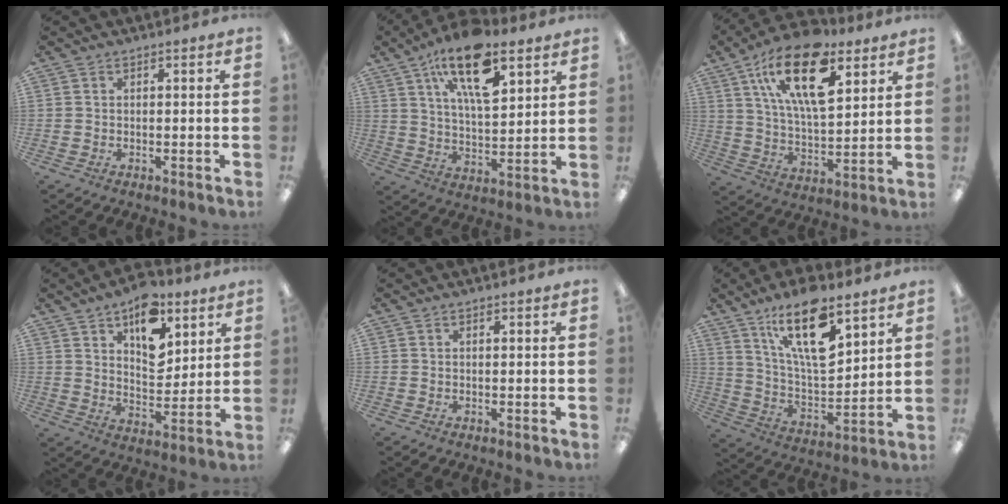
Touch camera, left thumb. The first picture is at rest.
{"total": 18.4, "force": [10.8, 7.6, 12.8], "torque": [-0.206, -0.047, 0.180]}
{"total": 21.6, "force": [11.7, 9.9, 15.2], "torque": [-0.269, -0.051, 0.196]}
{"total": 14.3, "force": [8.5, 7.7, 8.5], "torque": [-0.107, -0.044, 0.146]}
{"total": 0.0}
{"total": 19.6, "force": [11.7, 7.4, 13.9], "torque": [-0.244, -0.061, 0.194]}